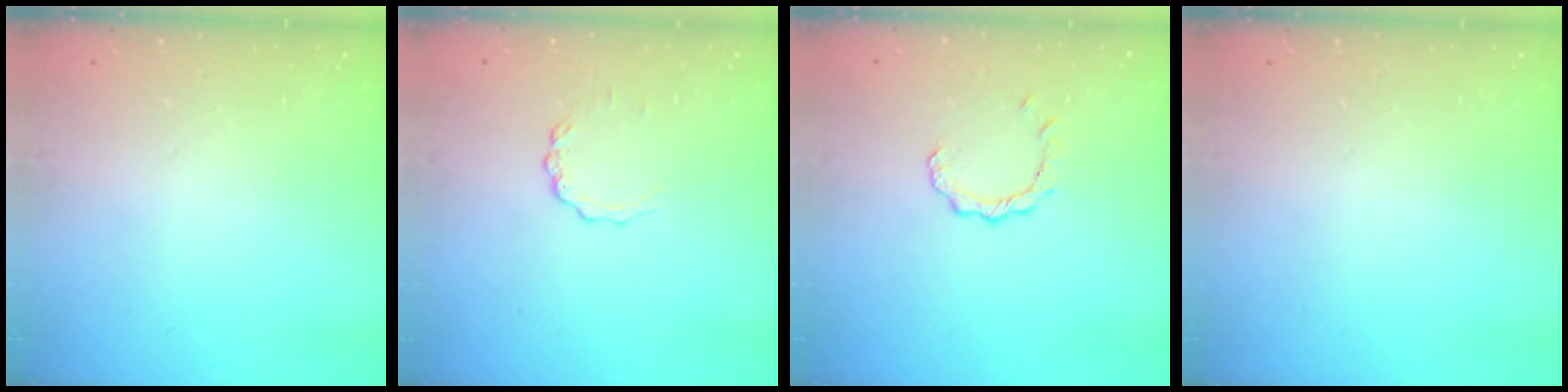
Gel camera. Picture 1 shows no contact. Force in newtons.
{"total": 2.8, "press": 2.8, "slide": 0.3}
{"total": 2.4, "press": 2.4, "slide": 0.3}
{"total": 0.0}